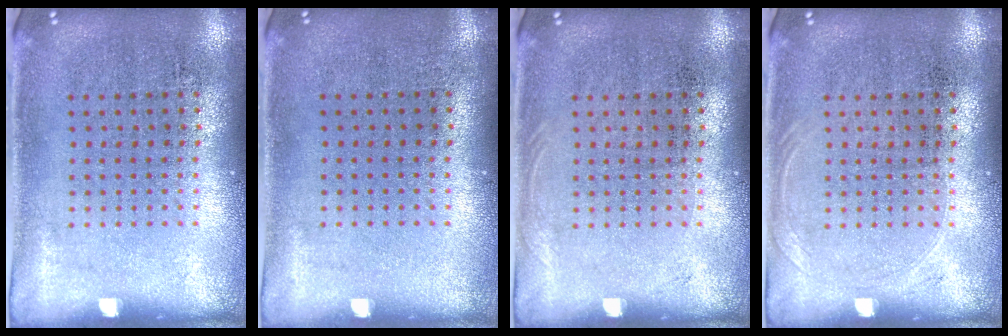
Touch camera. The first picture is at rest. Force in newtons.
{"total": 0.0}
{"total": 0.5, "press": 0.5, "slide": 0.2}
{"total": 0.7, "press": 0.7, "slide": 0.3}